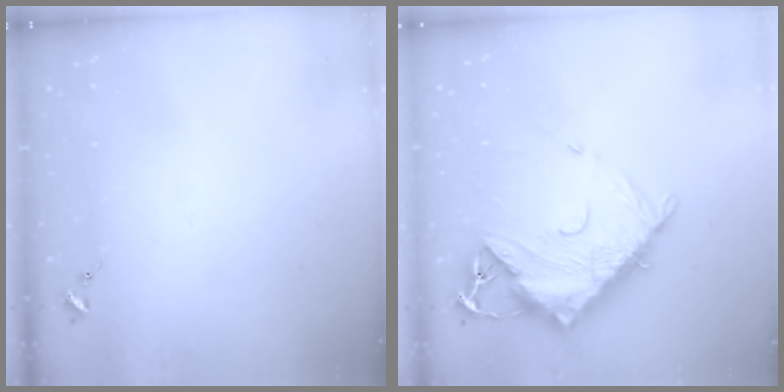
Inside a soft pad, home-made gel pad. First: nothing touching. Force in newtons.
{"total": 14.5, "press": 14.4, "slide": 1.4}